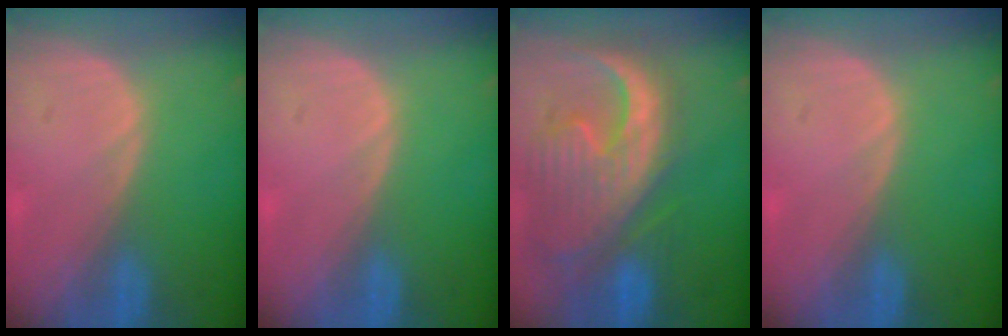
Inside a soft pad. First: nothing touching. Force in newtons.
{"total": 0.0}
{"total": 13.4, "press": 11.5, "slide": 6.9}
{"total": 0.0}